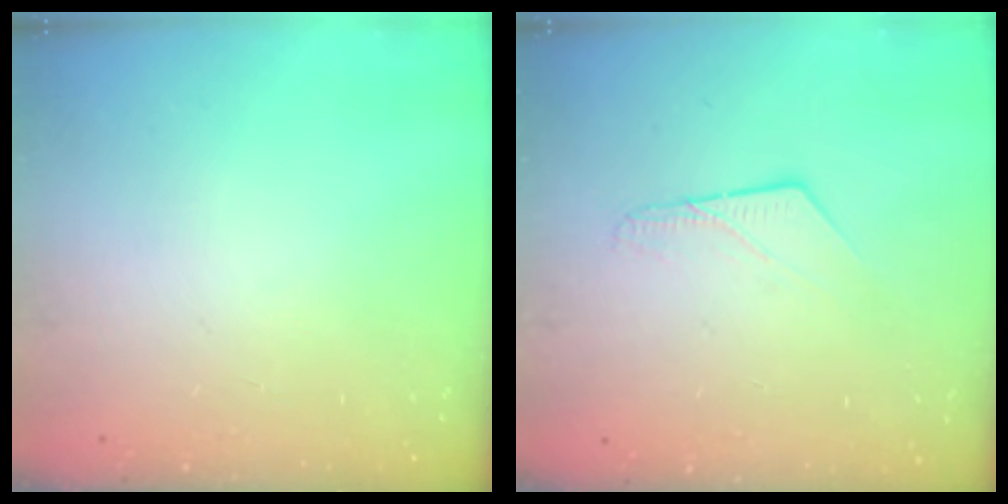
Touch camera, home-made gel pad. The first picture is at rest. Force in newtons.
{"total": 6.6, "press": 6.5, "slide": 0.5}